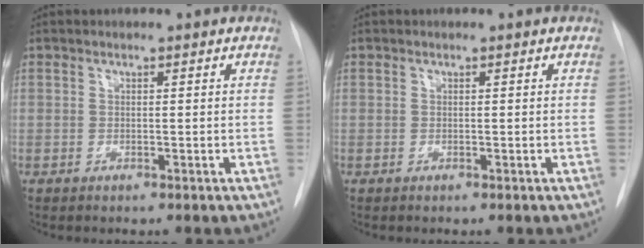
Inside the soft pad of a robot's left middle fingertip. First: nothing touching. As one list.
[{"total": 0.0}]